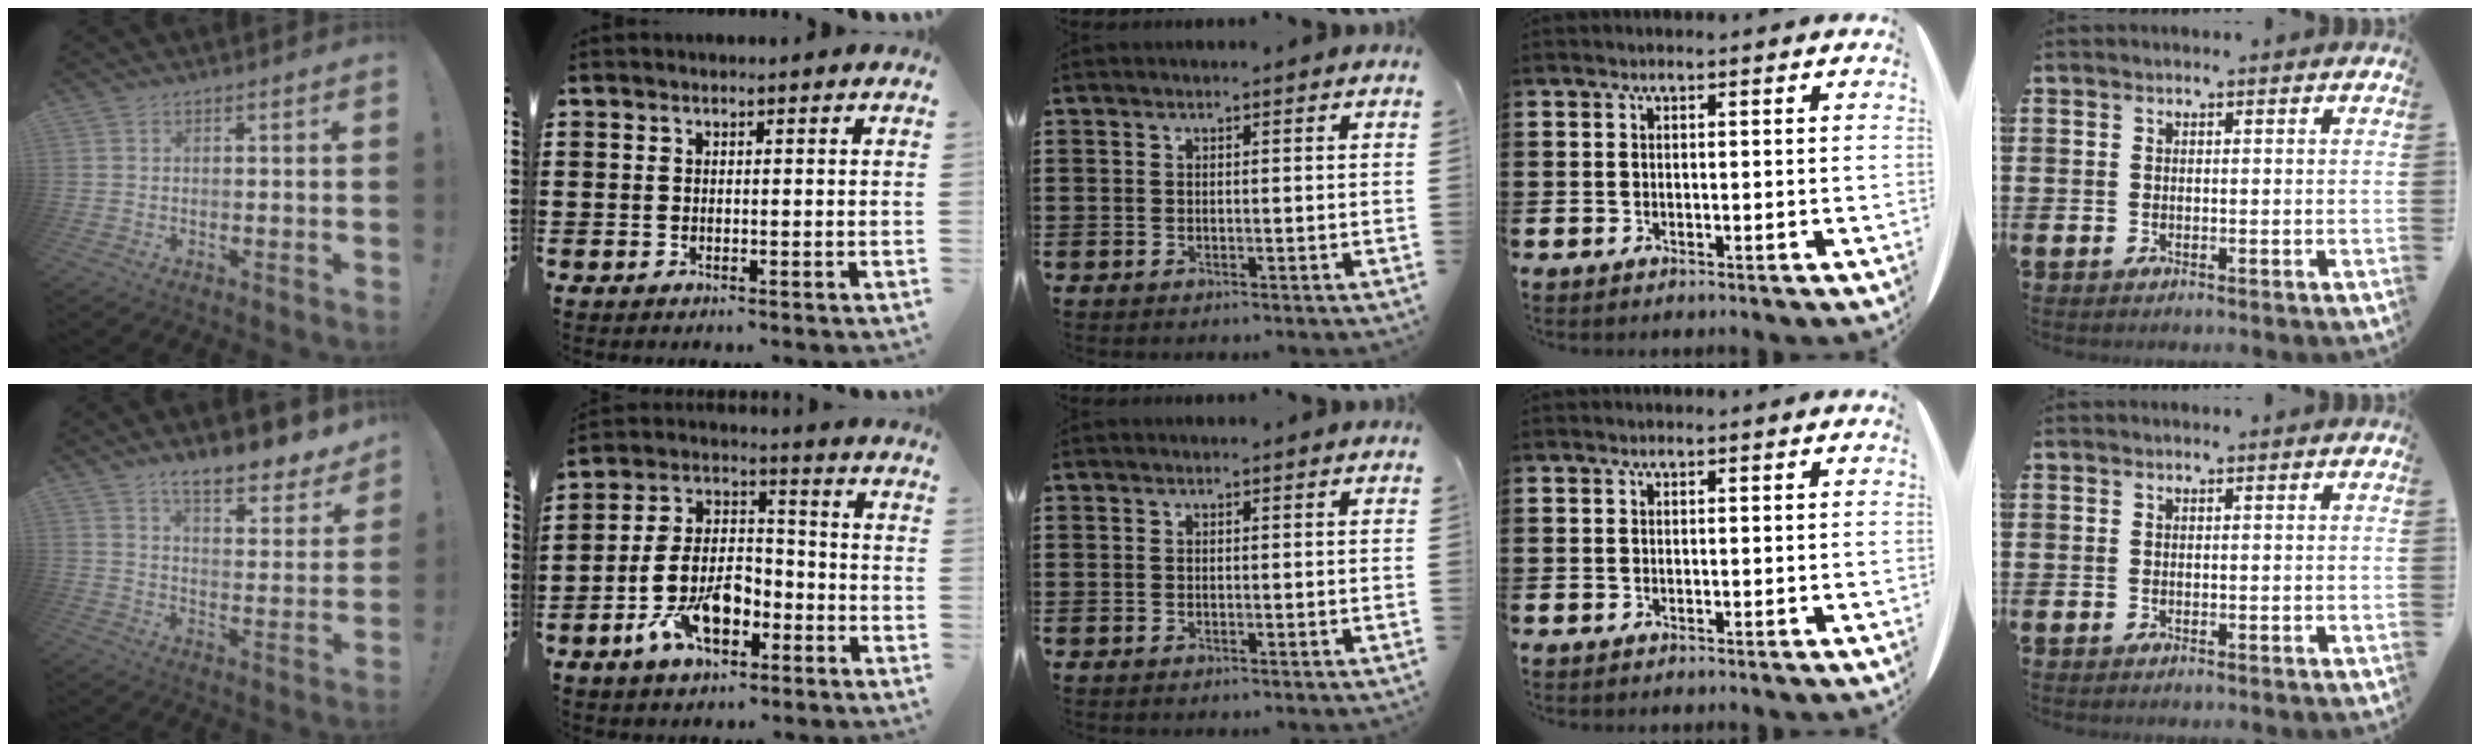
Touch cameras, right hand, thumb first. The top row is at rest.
{"thumb": {"total": 10.4, "force": [8.6, 2.4, 5.3], "torque": [-0.081, -0.075, 0.147]}, "index": {"total": 9.9, "force": [-4.5, 5.3, 7.0], "torque": [-0.163, 0.002, -0.088]}}